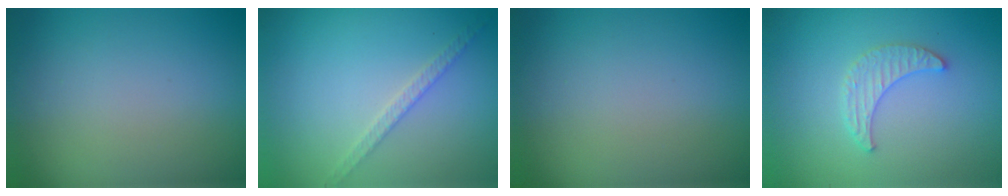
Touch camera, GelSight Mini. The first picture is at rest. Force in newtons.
{"total": 1.7, "press": 1.7, "slide": 0.2}
{"total": 0.0}
{"total": 2.2, "press": 2.2, "slide": 0.5}